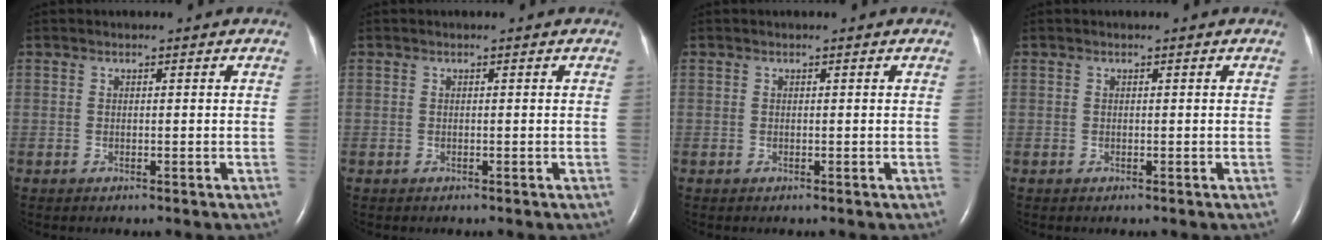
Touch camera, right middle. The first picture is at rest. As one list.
[{"total": 0.0}, {"total": 0.0}, {"total": 0.0}]